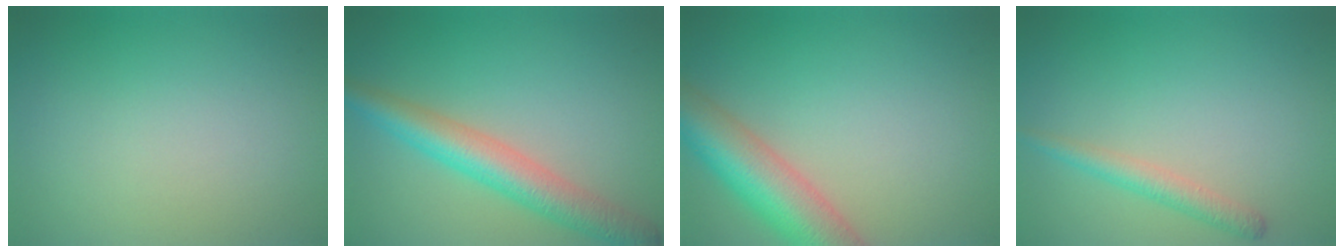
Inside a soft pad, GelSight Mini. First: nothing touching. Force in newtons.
{"total": 5.6, "press": 5.6, "slide": 0.1}
{"total": 8.0, "press": 8.0, "slide": 0.5}
{"total": 2.2, "press": 2.2, "slide": 0.1}